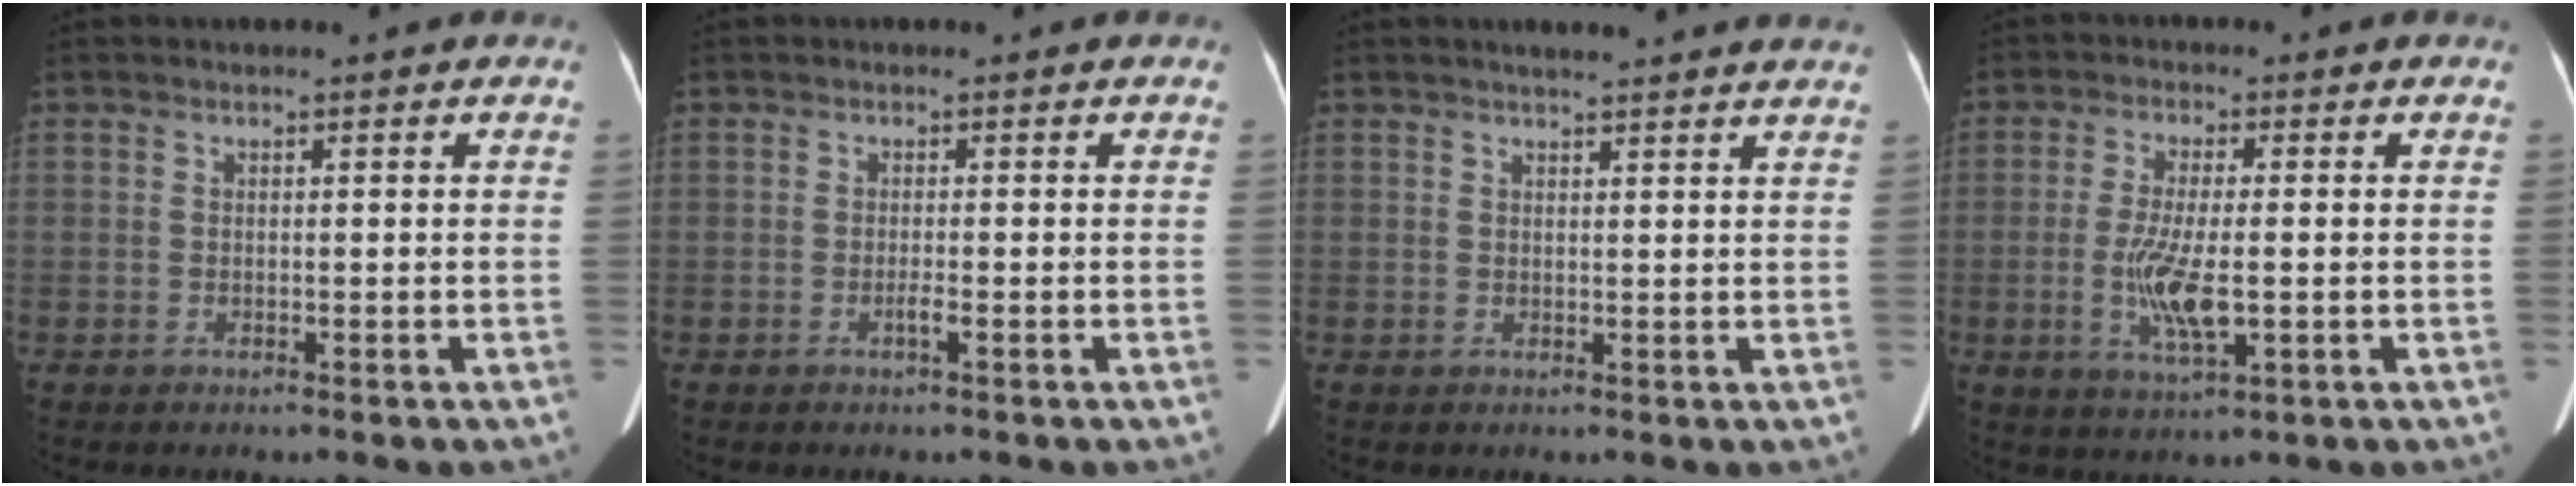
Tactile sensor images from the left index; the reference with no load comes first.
{"total": 0.9, "force": [-0.5, -0.1, 0.8], "torque": [-0.017, 0.000, -0.007]}
{"total": 8.5, "force": [7.8, 0.2, 3.4], "torque": [-0.043, 0.015, 0.079]}
{"total": 7.8, "force": [-1.5, 1.7, 7.4], "torque": [-0.153, -0.011, -0.027]}